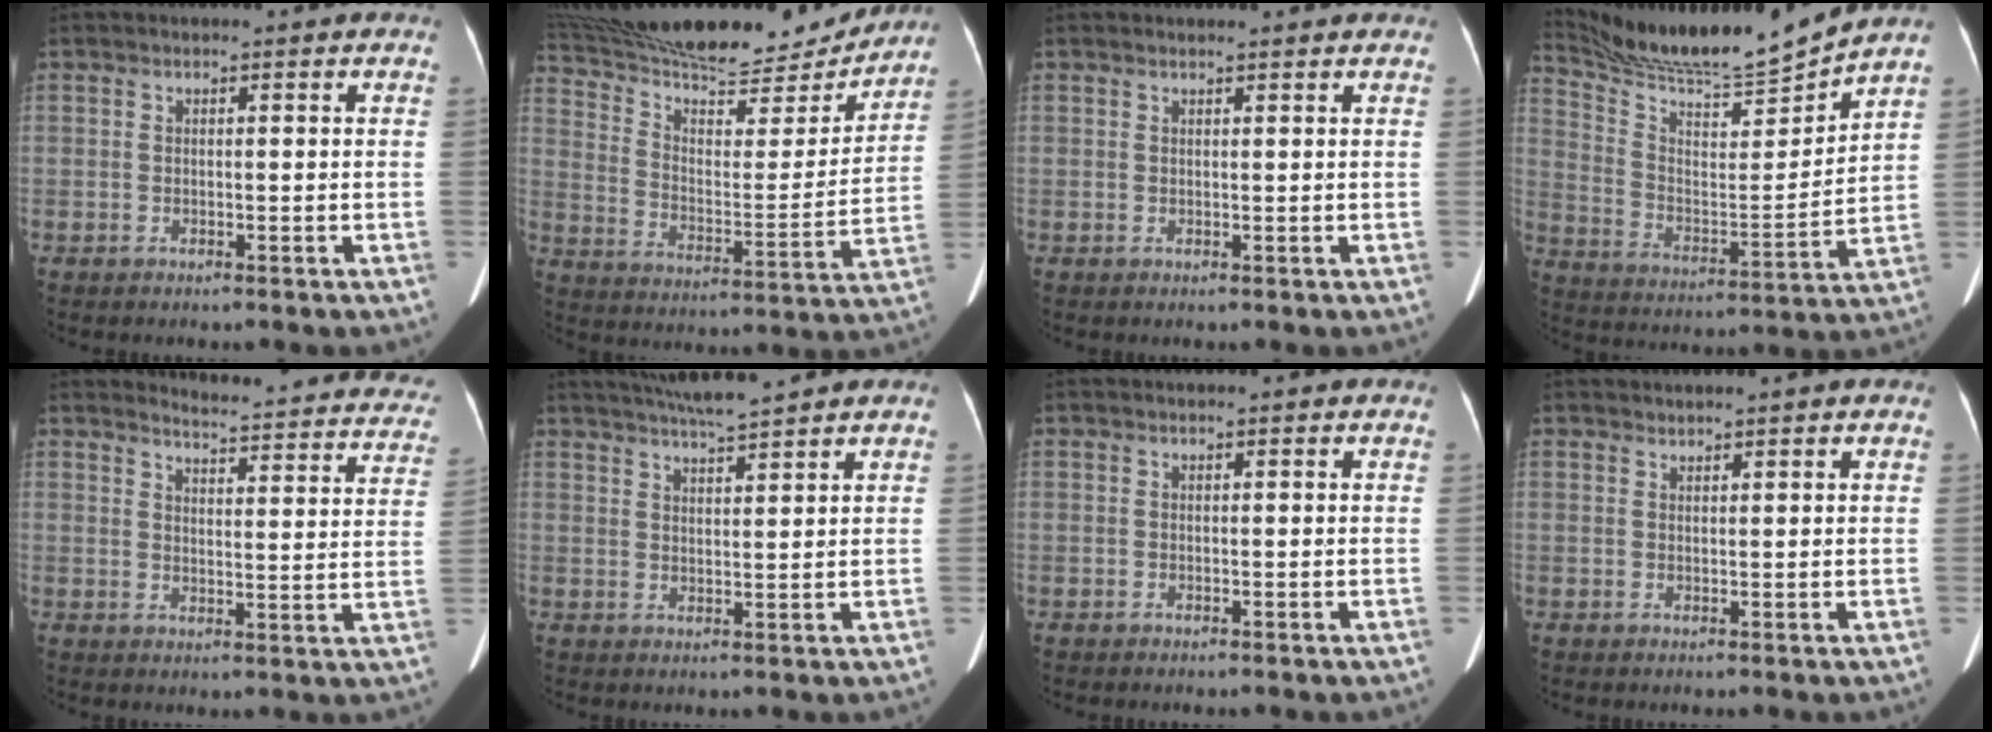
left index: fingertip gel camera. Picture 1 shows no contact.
{"total": 24.3, "force": [22.5, 4.6, 8.1], "torque": [-0.150, -0.021, 0.331]}
{"total": 2.3, "force": [2.3, 0.2, 0.5], "torque": [-0.012, 0.013, 0.029]}
{"total": 15.0, "force": [14.4, -1.7, 3.9], "torque": [-0.085, -0.029, 0.255]}
{"total": 20.4, "force": [19.5, 2.9, 5.2], "torque": [-0.051, -0.077, 0.207]}
{"total": 7.4, "force": [6.7, -0.7, 3.1], "torque": [-0.056, 0.011, 0.109]}
{"total": 0.0}
{"total": 1.4, "force": [1.4, 0.1, 0.2], "torque": [-0.005, 0.015, 0.028]}